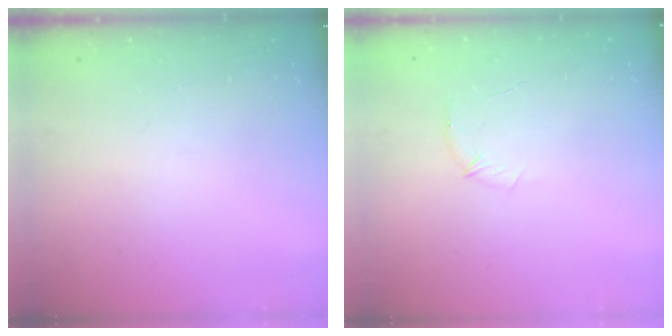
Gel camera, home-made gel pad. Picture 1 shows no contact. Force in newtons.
{"total": 5.5, "press": 5.3, "slide": 1.5}